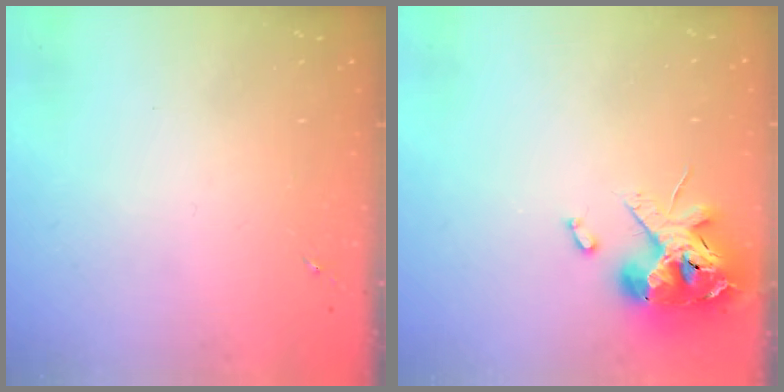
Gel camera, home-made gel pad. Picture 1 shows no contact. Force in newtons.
{"total": 14.4, "press": 14.3, "slide": 2.2}